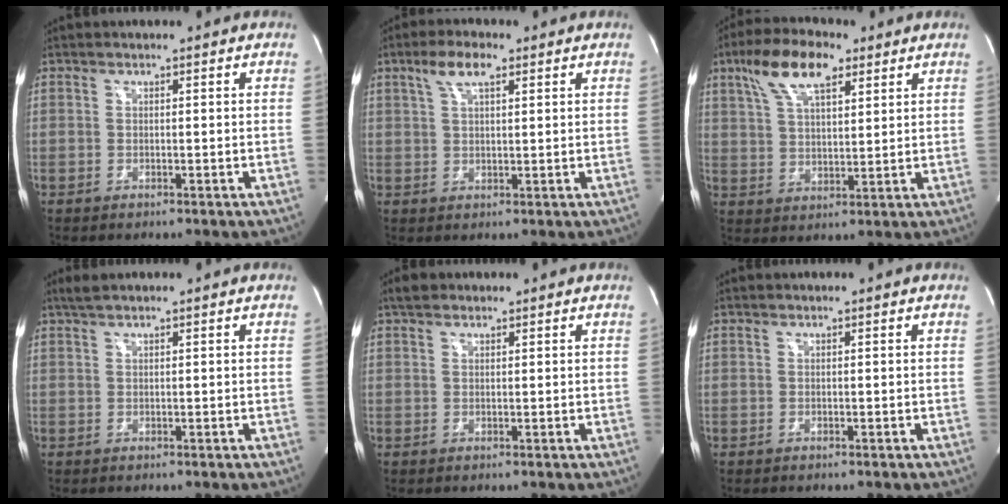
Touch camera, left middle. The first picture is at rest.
{"total": 4.8, "force": [2.7, 1.4, 3.7], "torque": [-0.079, 0.016, 0.053]}
{"total": 10.6, "force": [6.0, 3.7, 7.8], "torque": [-0.155, 0.023, 0.113]}
{"total": 1.8, "force": [1.4, 0.1, 1.1], "torque": [-0.025, 0.017, 0.028]}
{"total": 2.1, "force": [1.5, 1.1, 0.8], "torque": [-0.017, 0.017, 0.024]}
{"total": 0.0}